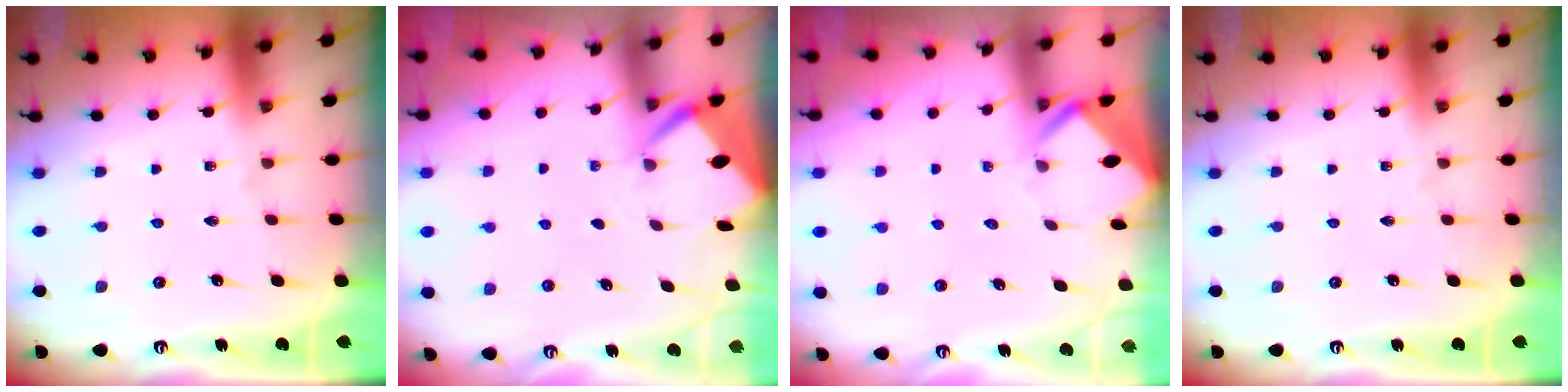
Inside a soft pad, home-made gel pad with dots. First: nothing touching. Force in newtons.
{"total": 2.6, "press": 2.5, "slide": 0.3}
{"total": 2.7, "press": 2.7, "slide": 0.2}
{"total": 0.0}